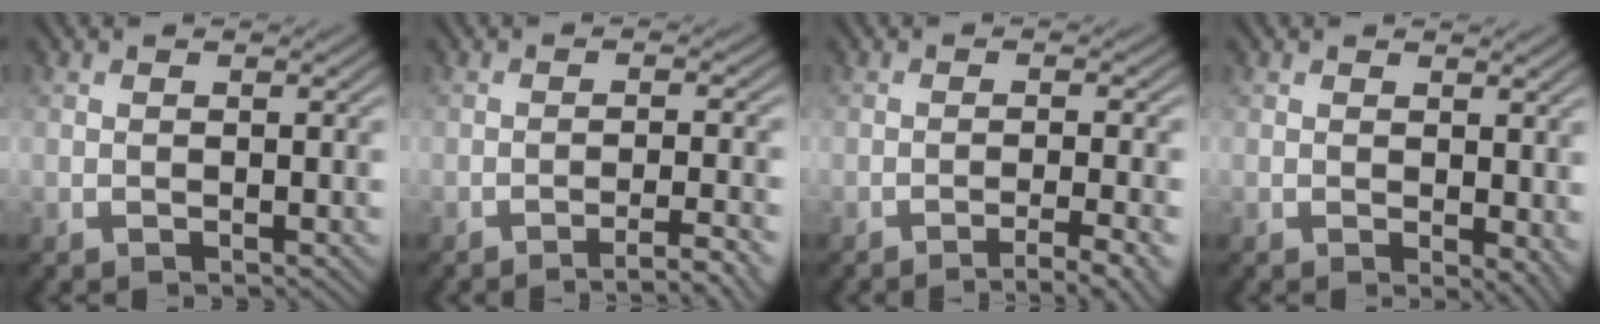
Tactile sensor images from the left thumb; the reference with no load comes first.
{"total": 5.3, "force": [-3.3, 0.7, 4.0], "torque": [-0.057, 0.014, -0.057]}
{"total": 5.1, "force": [-3.3, 0.7, 3.9], "torque": [-0.052, 0.013, -0.058]}
{"total": 3.3, "force": [0.2, 1.9, 2.7], "torque": [-0.031, -0.008, 0.006]}